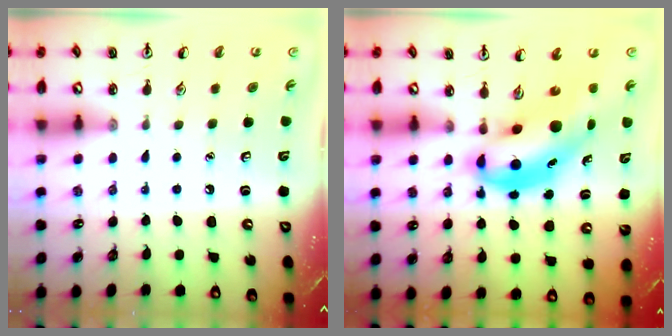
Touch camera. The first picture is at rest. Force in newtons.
{"total": 8.3, "press": 8.0, "slide": 2.2}